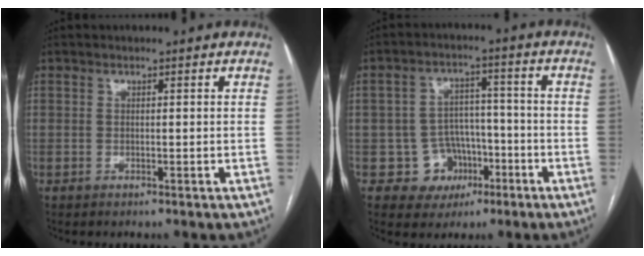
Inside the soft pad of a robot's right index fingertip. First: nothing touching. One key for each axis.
{"total": 7.1, "fx": -2.8, "fy": 6.5, "fz": 0.8, "tx": 0.005, "ty": 0.020, "tz": -0.034}